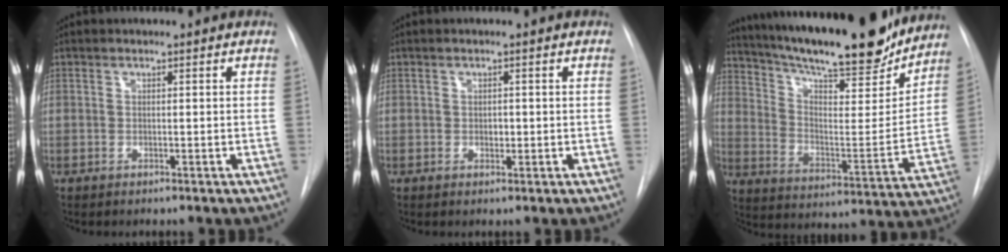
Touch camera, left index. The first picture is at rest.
{"total": 1.1, "force": [-0.6, 0.7, 0.6], "torque": [-0.008, -0.004, -0.009]}
{"total": 26.2, "force": [22.2, 4.8, 13.0], "torque": [-0.225, -0.032, 0.319]}